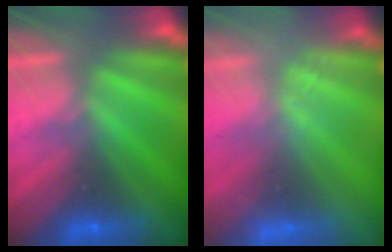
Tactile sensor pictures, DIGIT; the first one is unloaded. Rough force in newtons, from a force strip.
{"total": 2.4}